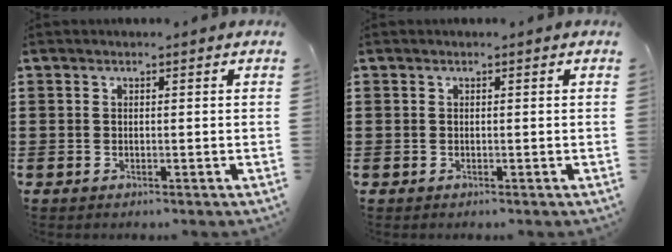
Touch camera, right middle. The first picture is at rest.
{"total": 0.0}